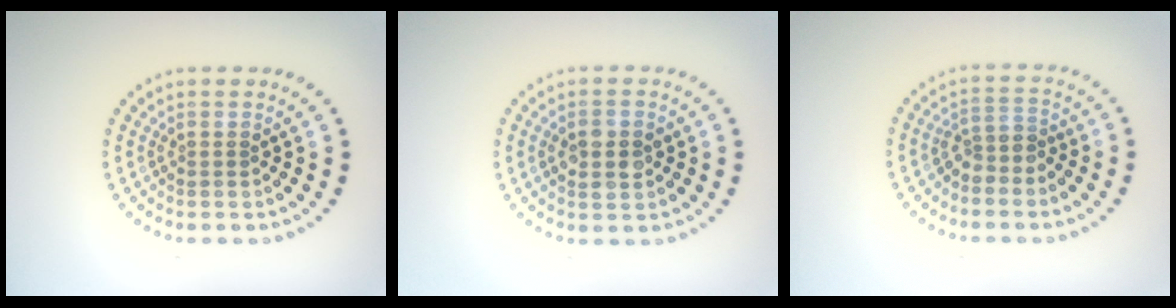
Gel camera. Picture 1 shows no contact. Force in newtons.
{"total": 2.9, "press": 2.9, "slide": 0.2}
{"total": 2.2, "press": 1.6, "slide": 1.5}